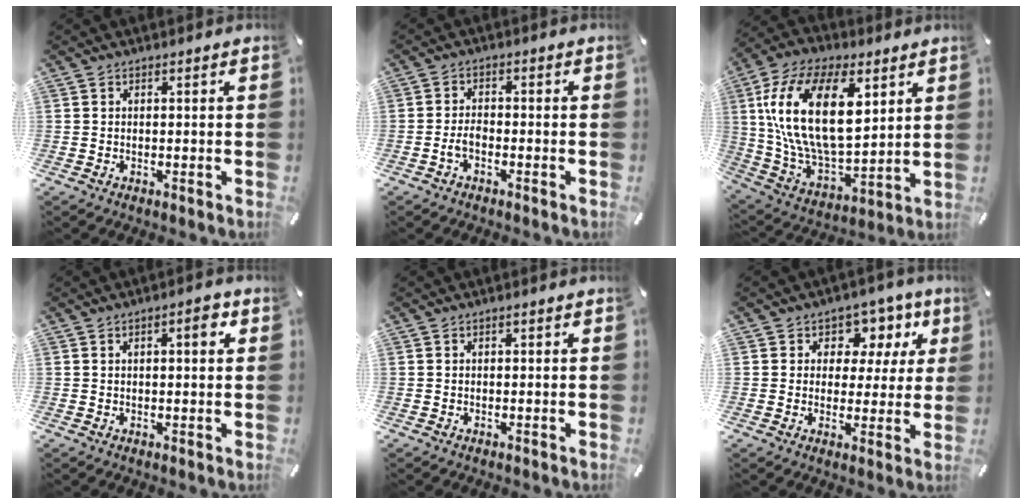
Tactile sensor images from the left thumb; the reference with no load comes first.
{"total": 2.9, "force": [-1.7, 1.4, 1.9], "torque": [-0.037, 0.008, -0.031]}
{"total": 24.0, "force": [7.4, 13.4, 18.5], "torque": [-0.389, -0.027, 0.126]}
{"total": 3.8, "force": [1.2, 1.3, 3.3], "torque": [-0.049, 0.001, 0.013]}
{"total": 0.6, "force": [0.0, 0.3, 0.6], "torque": [-0.011, 0.002, 0.000]}
{"total": 8.5, "force": [3.0, 7.0, 3.8], "torque": [-0.051, -0.018, 0.051]}